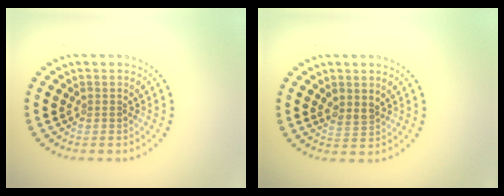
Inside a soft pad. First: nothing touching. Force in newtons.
{"total": 1.5, "press": 1.3, "slide": 0.8}